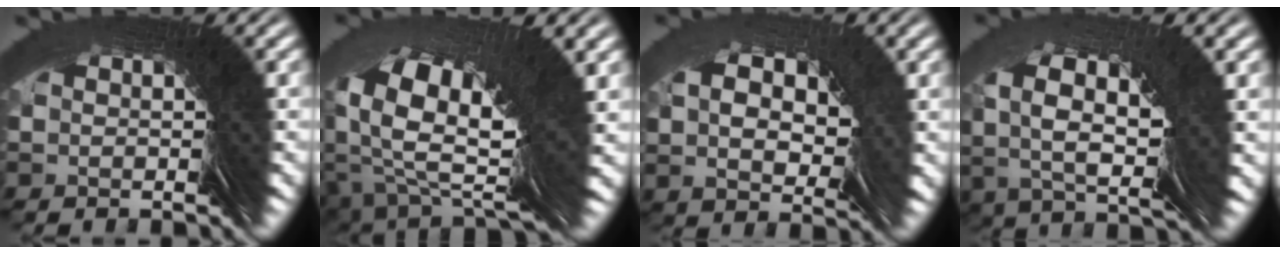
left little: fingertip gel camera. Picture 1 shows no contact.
{"total": 7.7, "force": [-1.8, 2.8, 6.9], "torque": [-0.115, -0.019, -0.017]}
{"total": 0.7, "force": [0.6, 0.4, 0.2], "torque": [0.009, 0.013, 0.008]}
{"total": 2.9, "force": [2.2, -0.3, 1.8], "torque": [-0.014, 0.034, 0.021]}